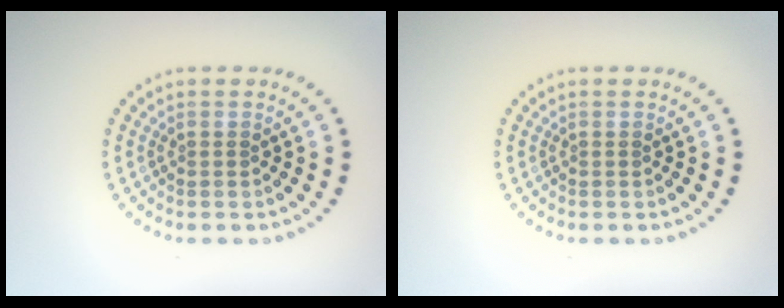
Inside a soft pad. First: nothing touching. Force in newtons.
{"total": 0.0}